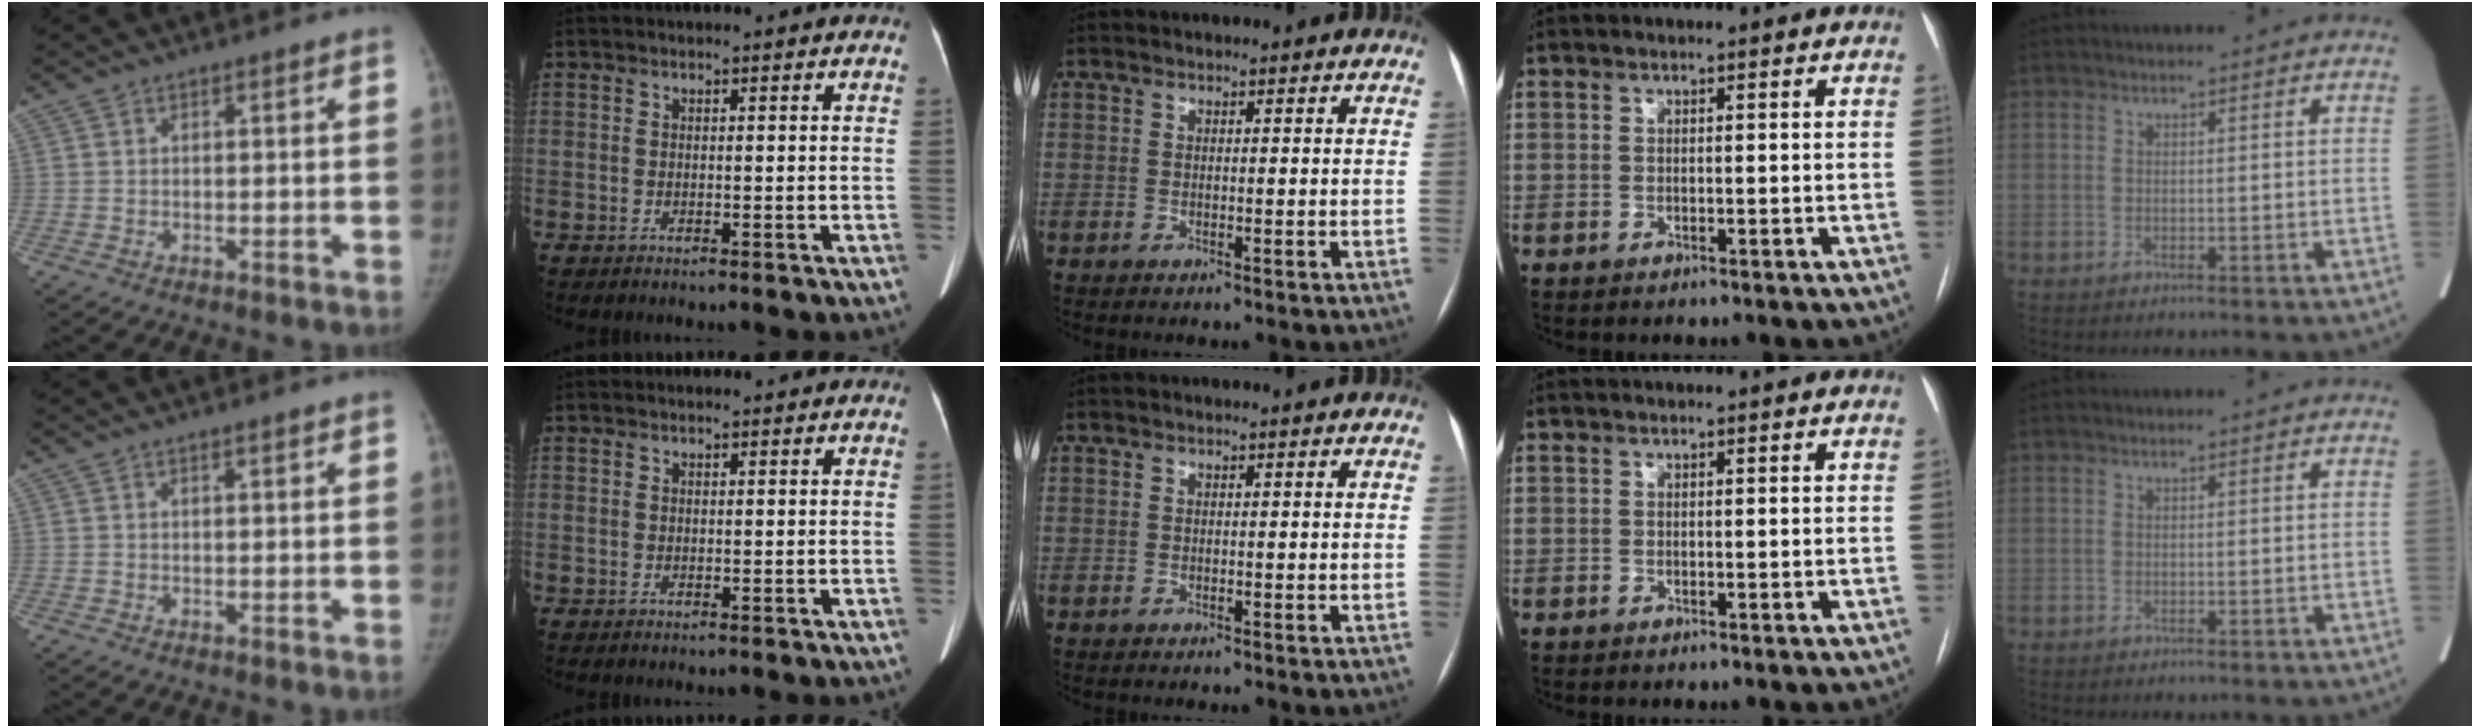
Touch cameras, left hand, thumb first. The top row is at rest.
{"thumb": {"total": 1.0, "force": [0.8, 0.1, 0.6], "torque": [-0.007, -0.004, 0.013]}, "index": {"total": 0.7, "force": [0.7, 0.1, 0.1], "torque": [-0.009, 0.005, 0.009]}}